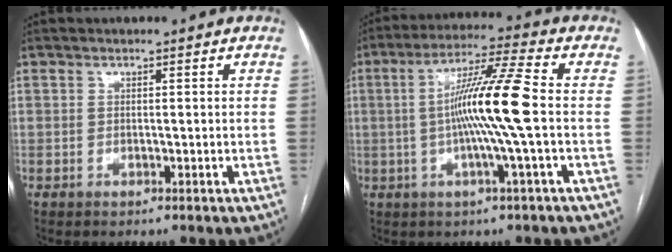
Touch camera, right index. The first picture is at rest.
{"total": 11.7, "force": [-0.6, -1.5, 11.6], "torque": [-0.212, 0.004, -0.016]}